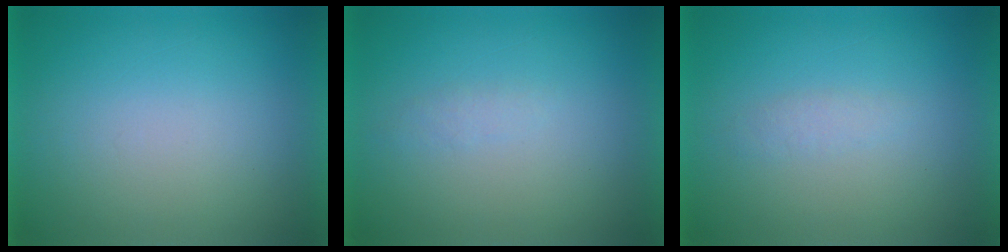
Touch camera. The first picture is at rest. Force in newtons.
{"total": 1.2}
{"total": 1.3}